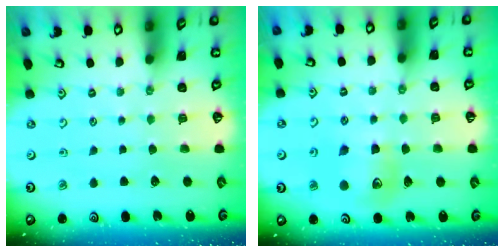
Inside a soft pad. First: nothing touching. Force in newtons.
{"total": 11.5, "press": 11.5, "slide": 0.8}